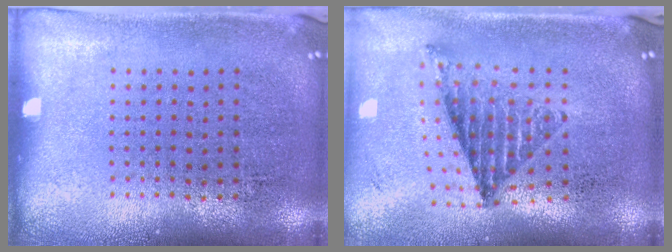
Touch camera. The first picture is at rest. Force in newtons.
{"total": 1.1, "press": 1.0, "slide": 0.5}